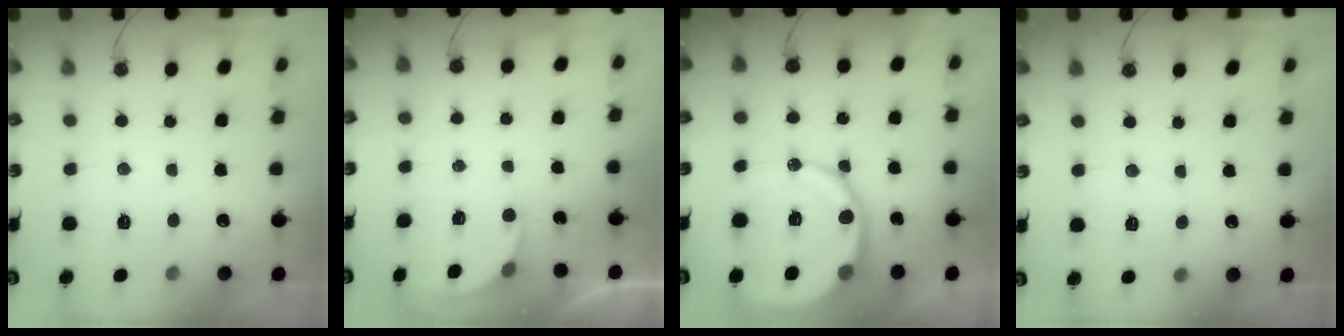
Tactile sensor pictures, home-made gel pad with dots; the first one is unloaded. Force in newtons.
{"total": 2.6, "press": 2.6, "slide": 0.2}
{"total": 13.6, "press": 13.5, "slide": 1.8}
{"total": 2.7, "press": 2.7, "slide": 0.3}